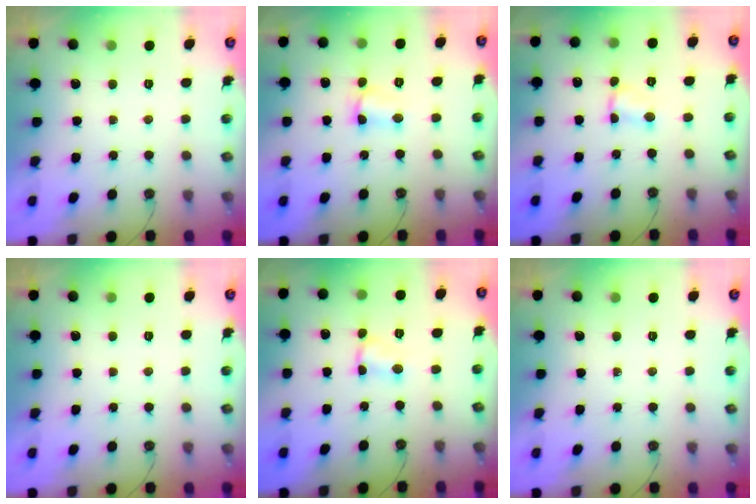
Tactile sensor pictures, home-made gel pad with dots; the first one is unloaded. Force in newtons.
{"total": 3.3, "press": 2.7, "slide": 1.9}
{"total": 1.4, "press": 1.4, "slide": 0.2}
{"total": 0.0}
{"total": 2.5, "press": 2.5, "slide": 0.3}
{"total": 0.0}